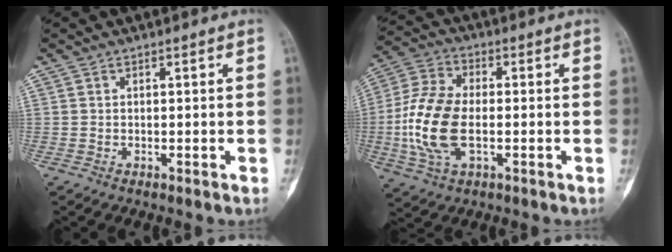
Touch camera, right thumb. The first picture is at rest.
{"total": 14.0, "force": [-2.0, 7.6, 11.6], "torque": [-0.251, 0.009, -0.040]}